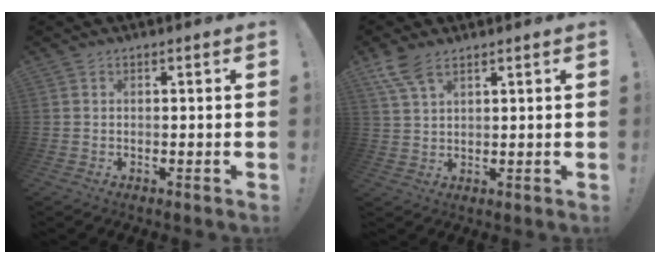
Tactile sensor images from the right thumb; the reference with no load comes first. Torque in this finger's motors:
{"motor_torque": [-0.09, 0.12, 0.06, 0.02, 0.05]}